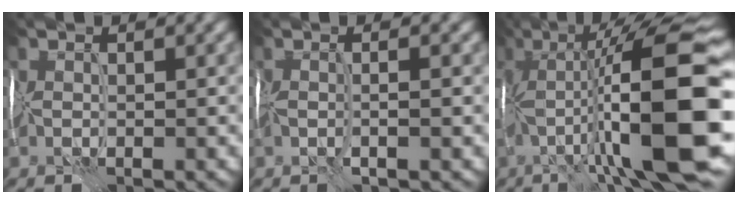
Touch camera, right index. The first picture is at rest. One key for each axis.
{"total": 1.1, "fx": -0.3, "fy": -0.1, "fz": 1.0, "tx": -0.022, "ty": -0.004, "tz": -0.007}
{"total": 15.9, "fx": -2.2, "fy": 3.4, "fz": 15.4, "tx": -0.247, "ty": 0.030, "tz": -0.030}